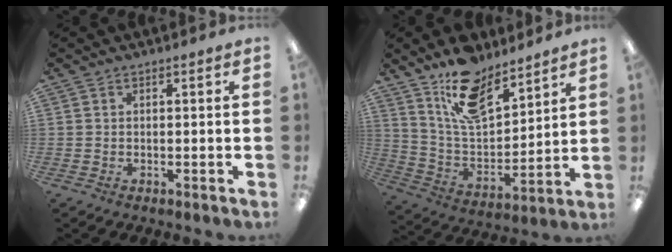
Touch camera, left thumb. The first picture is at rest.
{"total": 15.0, "force": [11.6, 6.2, 7.2], "torque": [-0.137, -0.065, 0.211]}